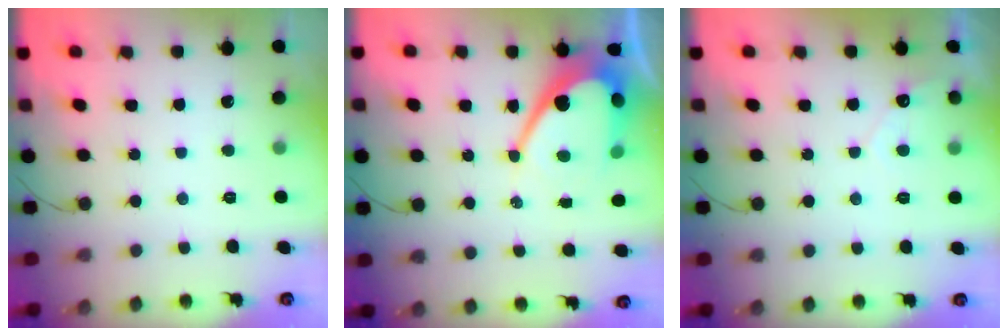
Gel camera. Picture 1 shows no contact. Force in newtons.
{"total": 13.7, "press": 13.6, "slide": 1.2}
{"total": 3.0, "press": 3.0, "slide": 0.1}